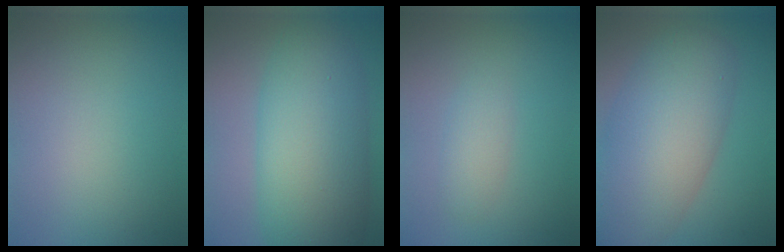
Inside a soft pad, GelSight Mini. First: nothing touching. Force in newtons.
{"total": 9.9, "press": 9.9, "slide": 0.2}
{"total": 1.7, "press": 1.7, "slide": 0.1}
{"total": 9.5, "press": 9.5, "slide": 0.6}